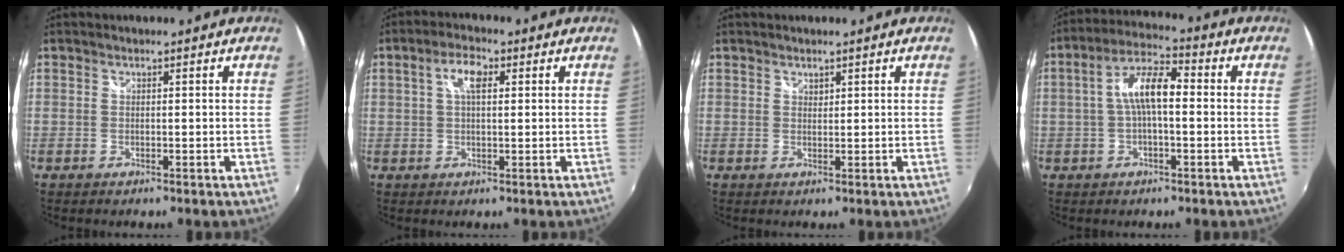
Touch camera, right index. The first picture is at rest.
{"total": 4.5, "force": [1.4, 1.8, 3.9], "torque": [-0.071, 0.013, 0.024]}
{"total": 0.9, "force": [0.8, 0.4, 0.1], "torque": [0.000, 0.002, 0.014]}
{"total": 8.2, "force": [-0.2, 2.9, 7.6], "torque": [-0.152, 0.021, -0.004]}